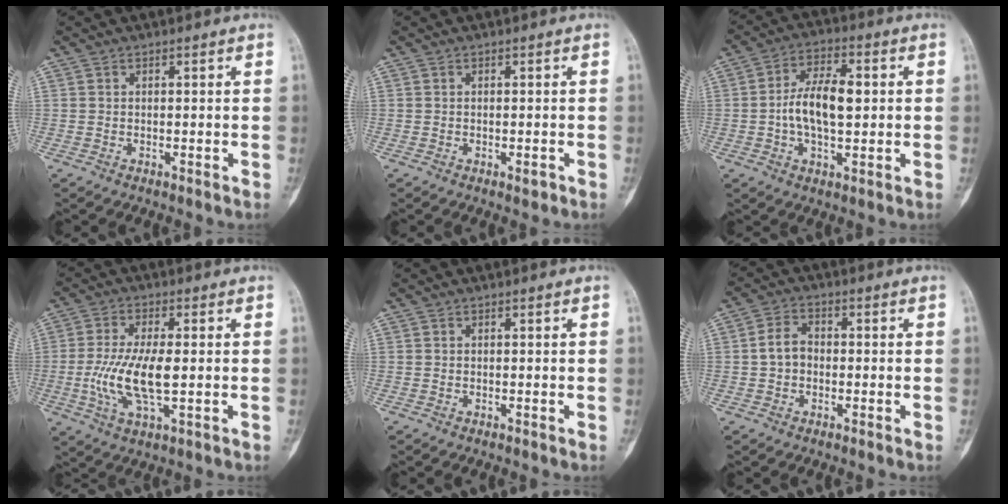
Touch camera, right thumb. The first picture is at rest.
{"total": 1.1, "force": [-0.5, 0.5, 0.9], "torque": [-0.011, -0.001, -0.006]}
{"total": 10.3, "force": [0.2, 5.3, 8.8], "torque": [-0.155, 0.014, 0.000]}
{"total": 10.6, "force": [-0.8, 3.8, 9.9], "torque": [-0.216, -0.004, -0.014]}
{"total": 0.0}
{"total": 4.6, "force": [-0.4, 3.5, 3.0], "torque": [-0.045, 0.018, -0.015]}